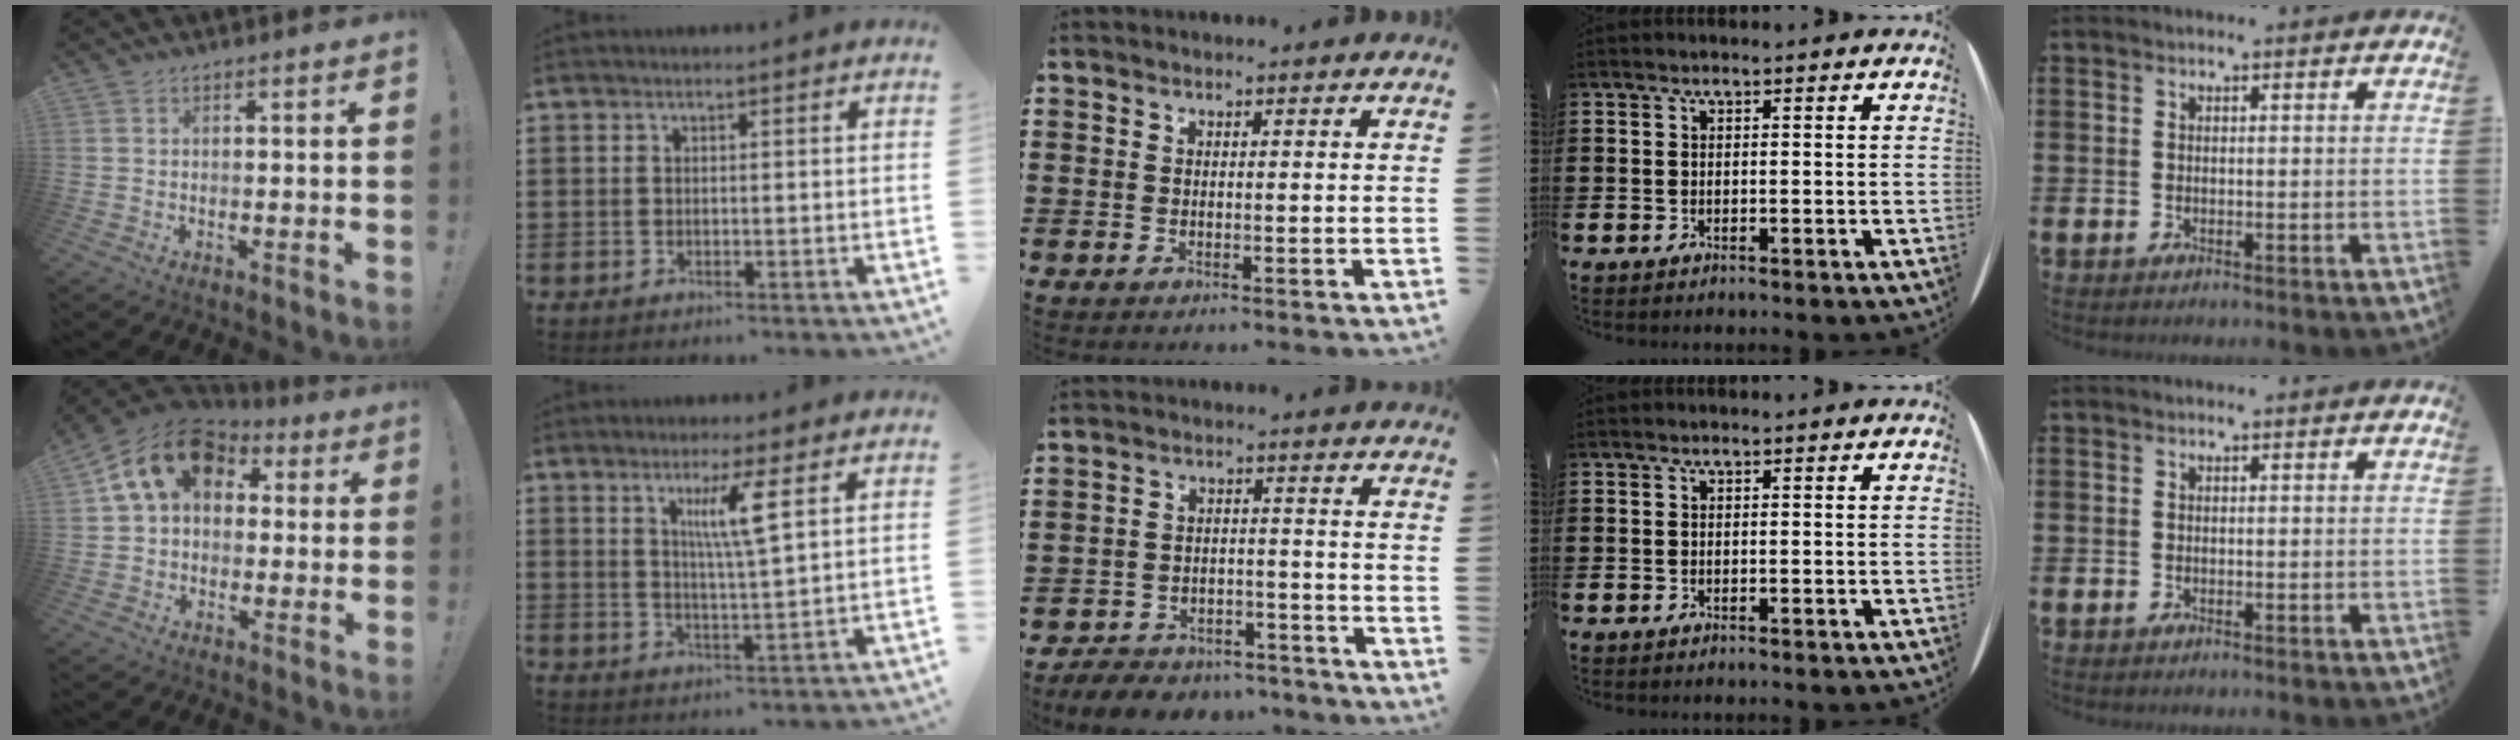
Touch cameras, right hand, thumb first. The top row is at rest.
{"thumb": {"total": 16.1, "force": [5.1, 11.0, 10.6], "torque": [-0.183, -0.002, 0.091]}, "index": {"total": 5.5, "force": [2.5, 0.1, 5.0], "torque": [-0.095, -0.003, 0.035]}, "middle": {"total": 5.9, "force": [-5.7, 1.4, 0.5], "torque": [-0.016, 0.011, -0.116]}}